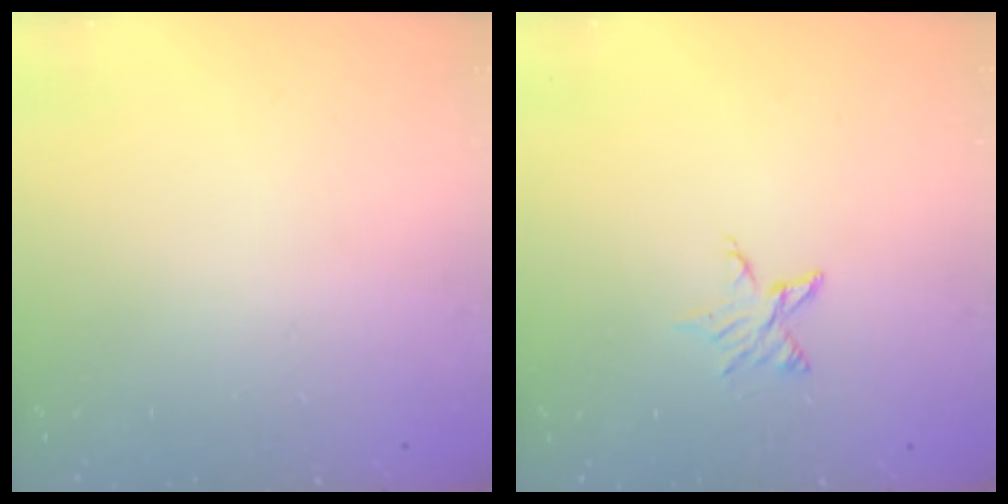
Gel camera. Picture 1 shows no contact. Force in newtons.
{"total": 3.9, "press": 3.9, "slide": 0.4}